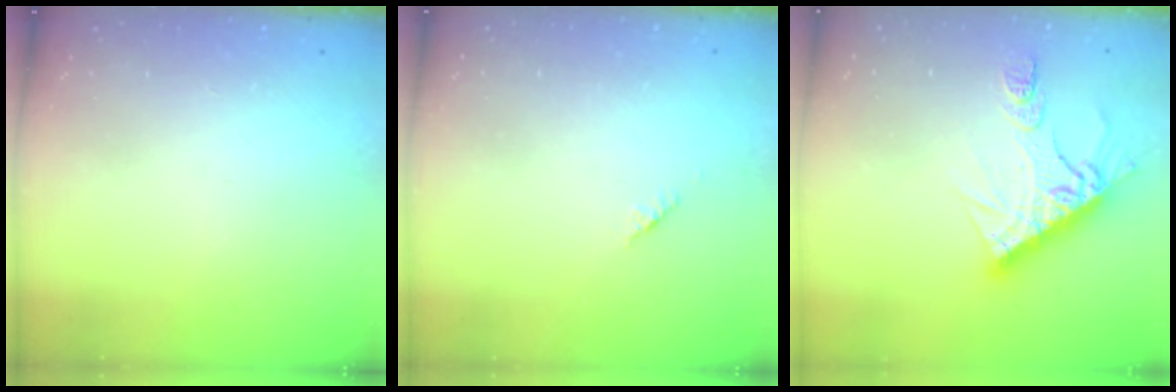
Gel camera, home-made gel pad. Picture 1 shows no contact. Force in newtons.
{"total": 1.4, "press": 1.3, "slide": 0.5}
{"total": 13.5, "press": 13.4, "slide": 1.2}